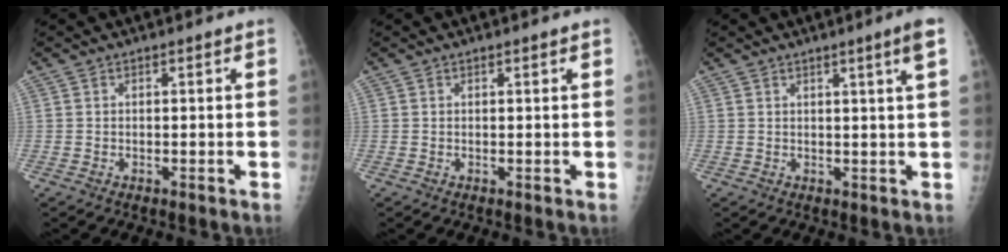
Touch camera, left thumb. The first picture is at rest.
{"total": 0.9, "force": [0.7, -0.1, 0.6], "torque": [-0.010, 0.000, 0.011]}
{"total": 3.9, "force": [1.9, -0.9, 3.3], "torque": [-0.052, -0.014, 0.029]}